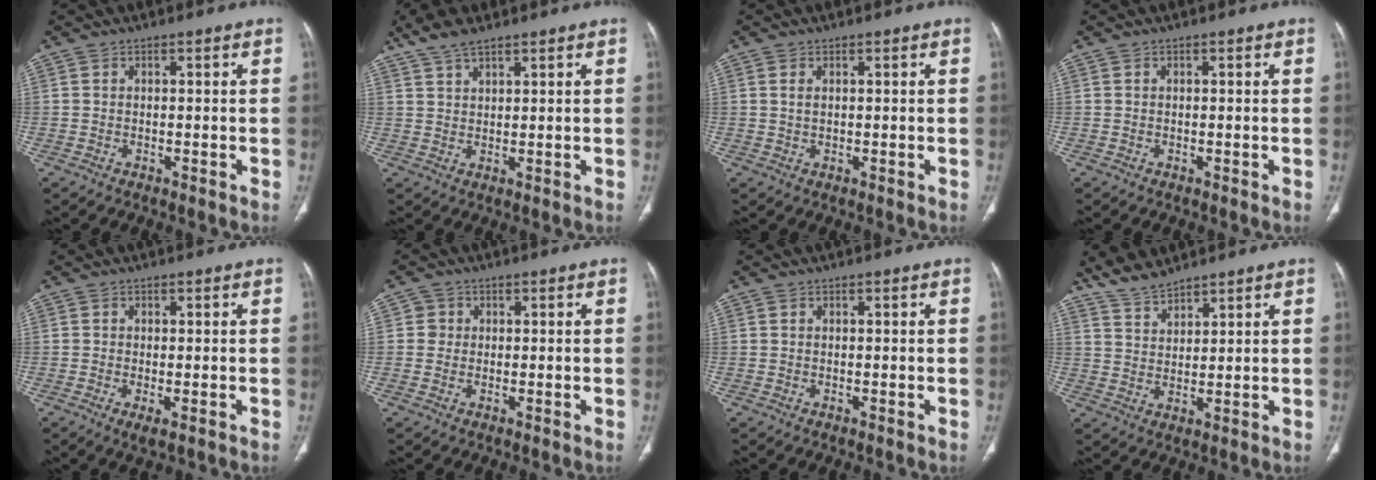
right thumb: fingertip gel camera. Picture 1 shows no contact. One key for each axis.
{"total": 5.2, "fx": 4.0, "fy": 1.7, "fz": 2.9, "tx": -0.061, "ty": -0.003, "tz": 0.083}
{"total": 1.2, "fx": 0.5, "fy": 0.6, "fz": 1.0, "tx": -0.023, "ty": 0.002, "tz": 0.013}
{"total": 0.0}
{"total": 2.1, "fx": -0.7, "fy": 0.6, "fz": 1.8, "tx": -0.040, "ty": -0.007, "tz": -0.013}
{"total": 1.9, "fx": 0.2, "fy": 1.9, "fz": 0.1, "tx": 0.011, "ty": 0.005, "tz": -0.001}
{"total": 0.0}
{"total": 5.1, "fx": 4.8, "fy": 1.4, "fz": 1.3, "tx": -0.020, "ty": -0.022, "tz": 0.102}